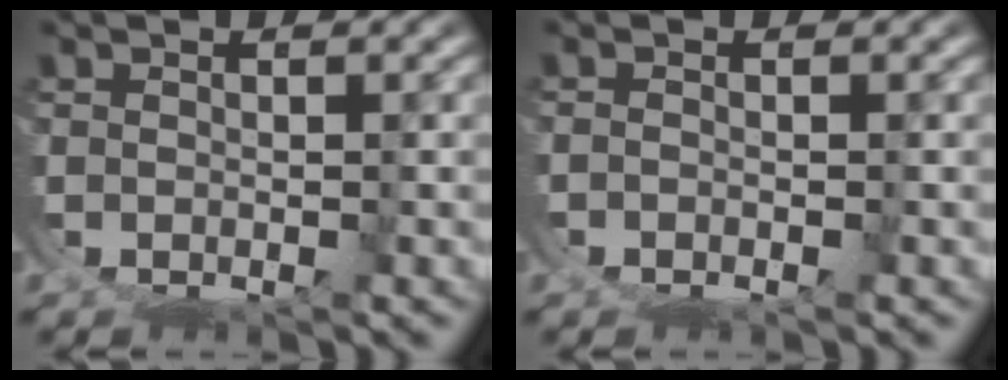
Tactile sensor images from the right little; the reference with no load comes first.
{"total": 1.6, "force": [-0.7, 1.4, 0.5], "torque": [-0.017, -0.004, -0.021]}